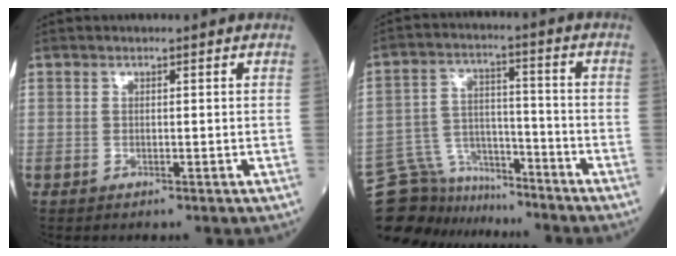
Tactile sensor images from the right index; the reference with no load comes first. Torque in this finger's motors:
{"motor_torque": [-0.30, -0.80, -0.30, -0.21]}